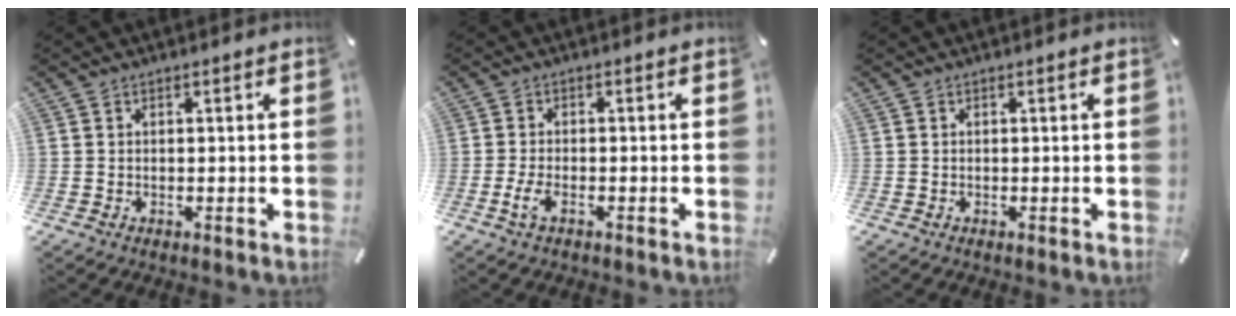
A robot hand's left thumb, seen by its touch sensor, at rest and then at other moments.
{"total": 3.3, "force": [-1.7, 1.1, 2.7], "torque": [-0.062, -0.001, -0.034]}
{"total": 0.0}